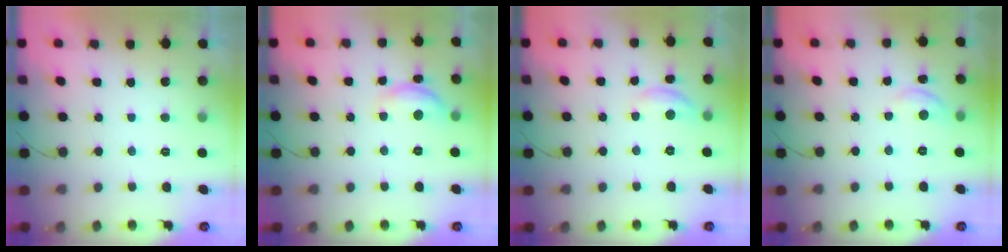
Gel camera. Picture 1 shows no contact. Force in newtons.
{"total": 9.6, "press": 9.6, "slide": 0.5}
{"total": 6.5, "press": 6.5, "slide": 0.3}
{"total": 5.4, "press": 5.4, "slide": 0.3}